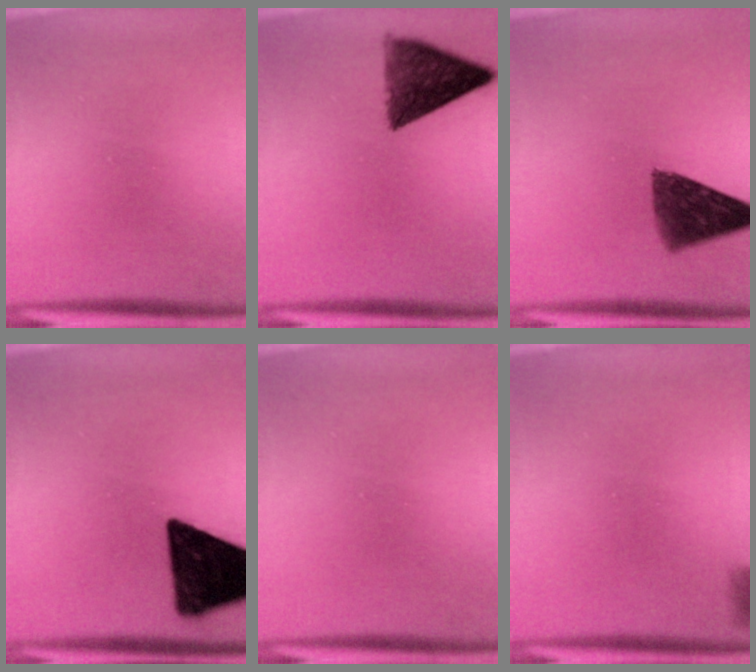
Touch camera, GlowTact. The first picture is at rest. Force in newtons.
{"total": 9.5}
{"total": 9.6}
{"total": 17.4}
{"total": 0.0}
{"total": 2.9}